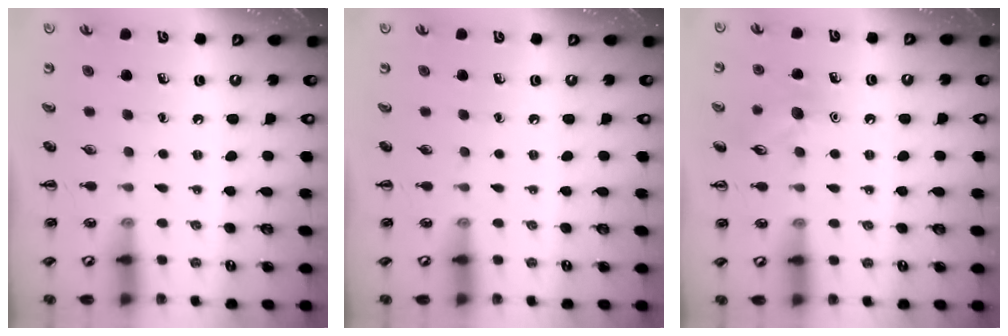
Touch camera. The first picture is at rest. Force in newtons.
{"total": 0.0}
{"total": 8.5, "press": 8.4, "slide": 1.4}